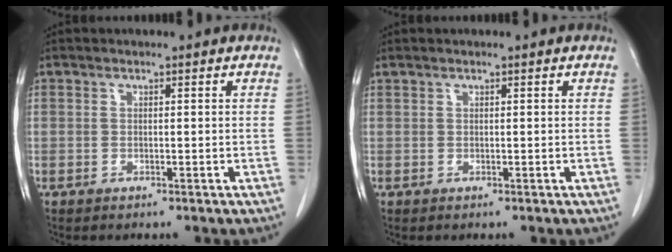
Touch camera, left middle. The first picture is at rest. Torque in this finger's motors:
{"motor_torque": [0.40, -0.71, 0.01, 0.02]}